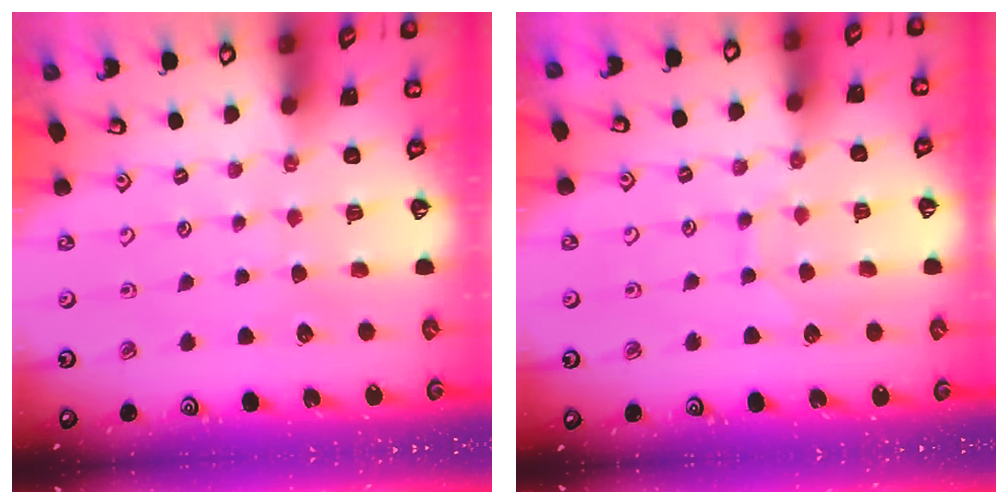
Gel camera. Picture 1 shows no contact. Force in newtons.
{"total": 7.1, "press": 7.1, "slide": 0.5}